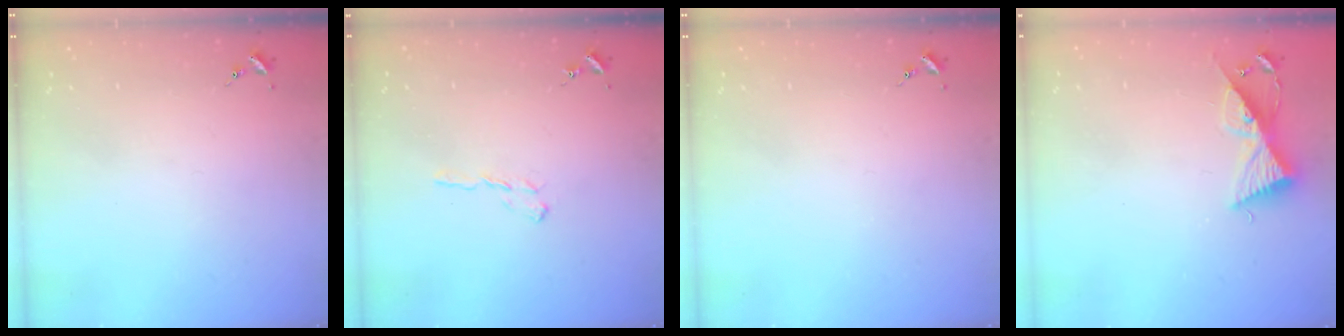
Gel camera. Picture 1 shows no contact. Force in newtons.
{"total": 5.5, "press": 5.5, "slide": 0.6}
{"total": 0.0}
{"total": 9.8, "press": 9.8, "slide": 0.2}